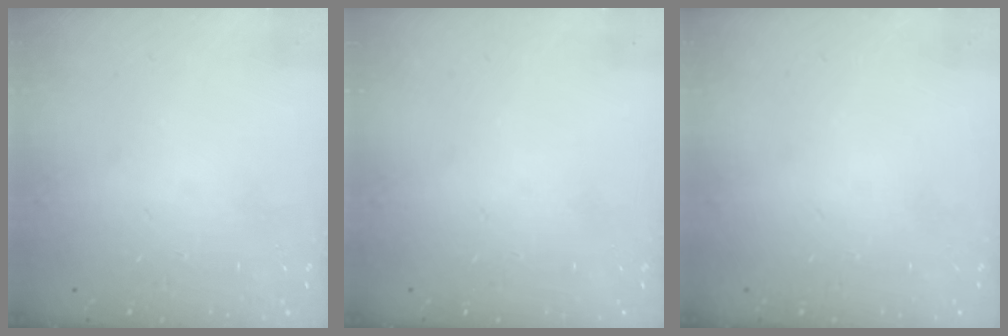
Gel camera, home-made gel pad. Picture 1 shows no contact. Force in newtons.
{"total": 0.0}
{"total": 0.0}